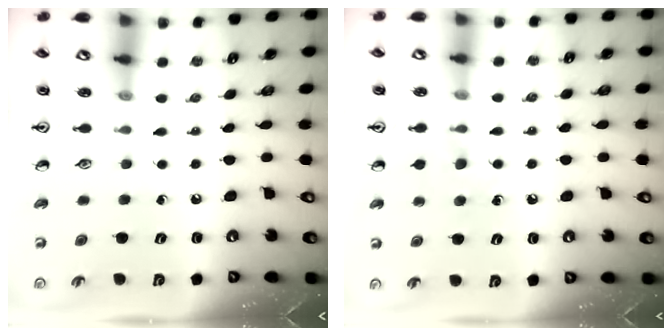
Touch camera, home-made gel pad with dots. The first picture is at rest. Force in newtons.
{"total": 6.5, "press": 6.4, "slide": 0.7}